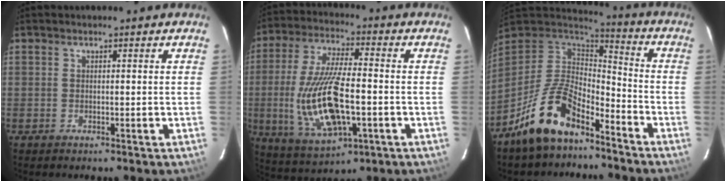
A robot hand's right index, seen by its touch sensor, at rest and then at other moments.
{"total": 17.7, "force": [-3.4, 6.9, 16.0], "torque": [-0.333, -0.012, -0.048]}
{"total": 15.4, "force": [-10.6, 6.6, 9.1], "torque": [-0.194, 0.004, -0.194]}